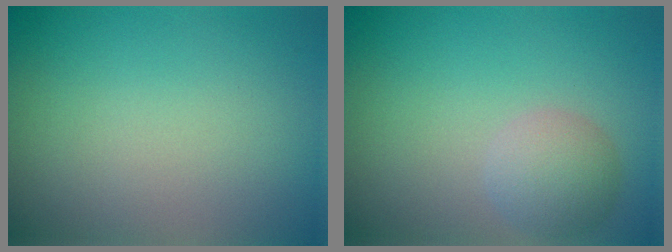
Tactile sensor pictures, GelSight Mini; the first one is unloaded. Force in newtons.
{"total": 3.2, "press": 3.2, "slide": 0.1}